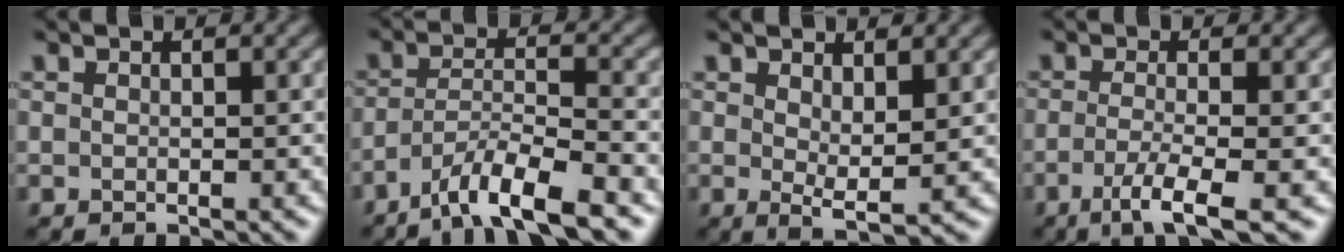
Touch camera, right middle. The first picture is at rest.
{"total": 6.7, "force": [-4.9, 1.2, 4.4], "torque": [-0.069, 0.002, -0.089]}
{"total": 2.6, "force": [1.0, 0.8, 2.3], "torque": [-0.041, -0.010, 0.020]}
{"total": 4.0, "force": [-1.8, 0.7, 3.5], "torque": [-0.065, -0.008, -0.041]}